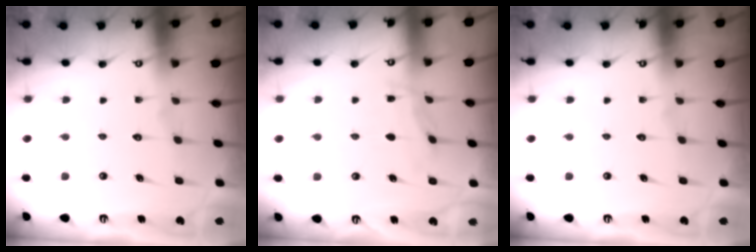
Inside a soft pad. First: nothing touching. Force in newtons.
{"total": 2.9, "press": 2.9, "slide": 0.3}
{"total": 0.0}